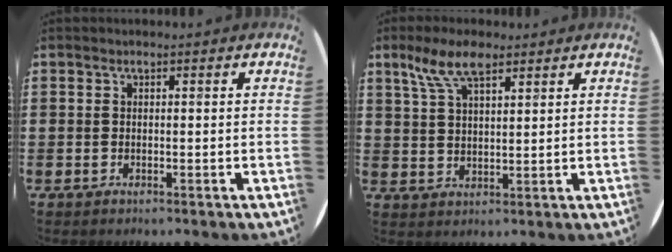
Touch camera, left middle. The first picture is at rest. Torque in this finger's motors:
{"motor_torque": [1.09, -1.04, 0.15, 0.06]}